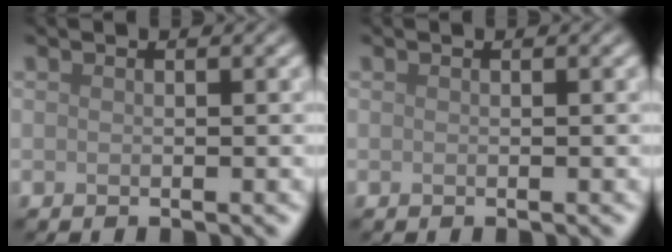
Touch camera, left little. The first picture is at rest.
{"total": 0.0}